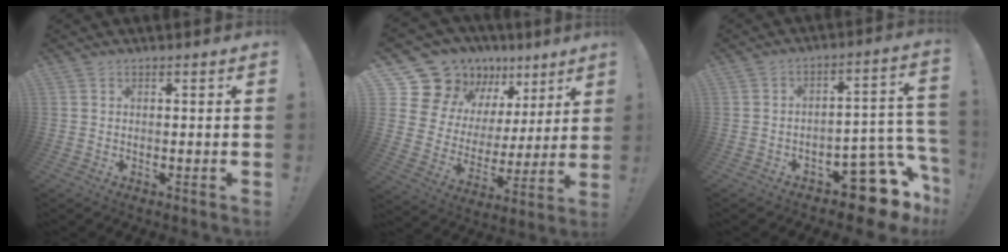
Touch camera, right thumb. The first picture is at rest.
{"total": 16.8, "force": [13.0, 9.3, 5.2], "torque": [-0.083, -0.106, 0.259]}
{"total": 15.4, "force": [-9.1, 6.3, 10.7], "torque": [-0.096, 0.050, -0.142]}